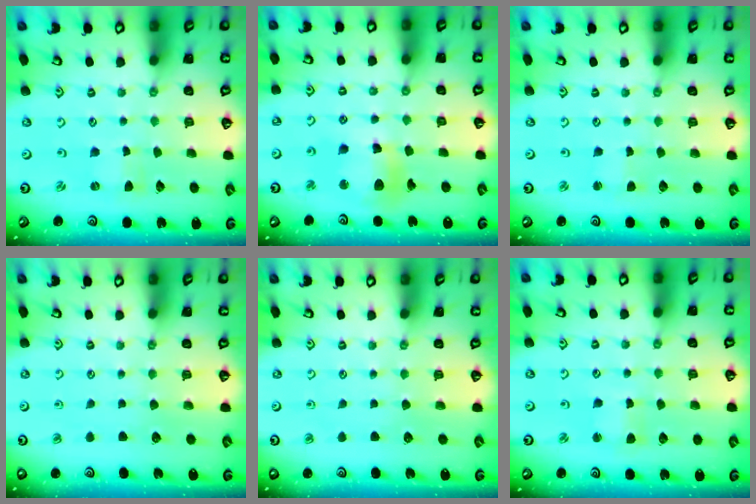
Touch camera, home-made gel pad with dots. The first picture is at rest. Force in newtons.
{"total": 12.0, "press": 11.9, "slide": 1.6}
{"total": 1.6, "press": 1.6, "slide": 0.3}
{"total": 0.0}
{"total": 0.0}
{"total": 1.7, "press": 1.7, "slide": 0.2}